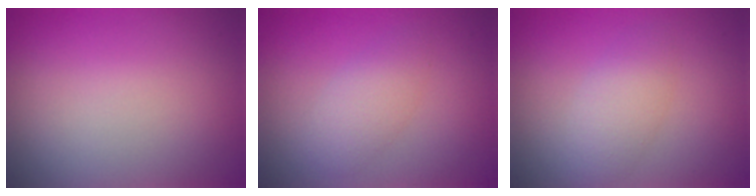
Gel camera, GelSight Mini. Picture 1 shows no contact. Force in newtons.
{"total": 2.4, "press": 2.4, "slide": 0.1}
{"total": 2.6, "press": 2.6, "slide": 0.1}